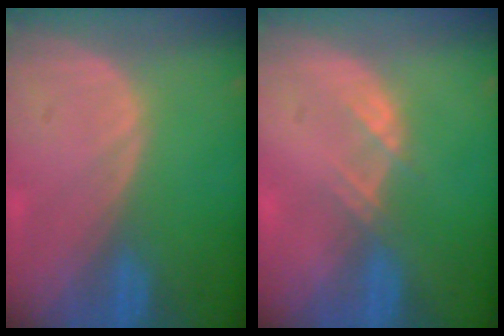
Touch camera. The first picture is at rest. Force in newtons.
{"total": 1.9, "press": 1.9, "slide": 0.3}